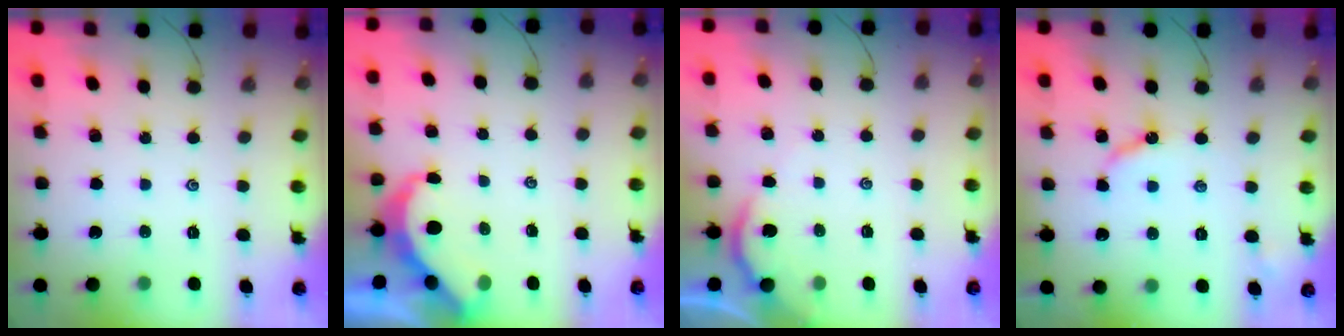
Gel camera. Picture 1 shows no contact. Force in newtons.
{"total": 4.7, "press": 4.7, "slide": 0.5}
{"total": 3.2, "press": 3.2, "slide": 0.4}
{"total": 5.8, "press": 5.8, "slide": 0.6}